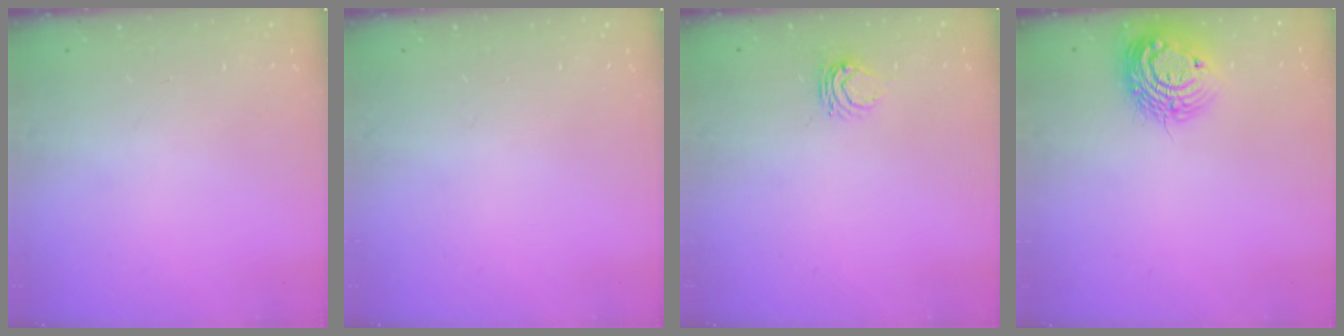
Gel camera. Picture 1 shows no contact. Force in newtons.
{"total": 0.0}
{"total": 5.7, "press": 5.7, "slide": 0.6}
{"total": 12.8, "press": 12.8, "slide": 0.7}